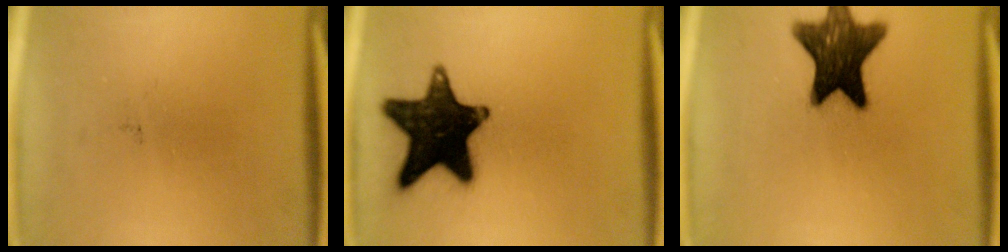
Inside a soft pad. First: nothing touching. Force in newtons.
{"total": 17.7}
{"total": 14.8}